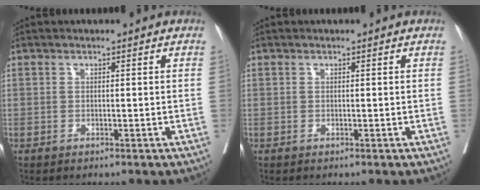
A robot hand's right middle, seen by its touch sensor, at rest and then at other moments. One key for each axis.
{"total": 0.0}